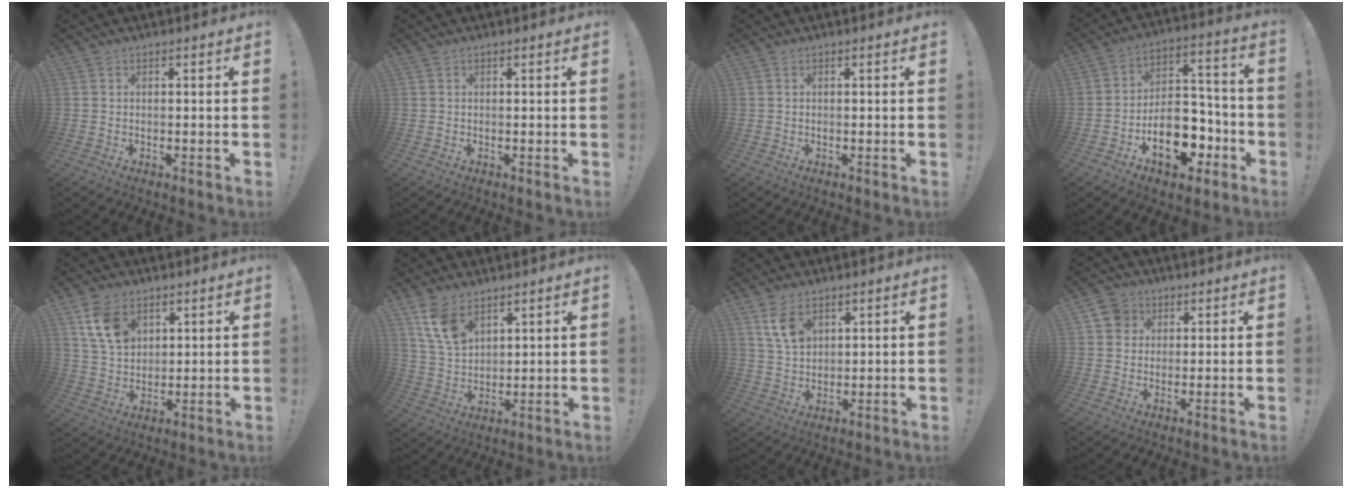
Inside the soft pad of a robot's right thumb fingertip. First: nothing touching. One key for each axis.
{"total": 0.0}
{"total": 0.0}
{"total": 17.2, "fx": -8.2, "fy": 10.8, "fz": 10.6, "tx": -0.147, "ty": 0.065, "tz": -0.122}
{"total": 11.0, "fx": 5.4, "fy": 7.7, "fz": 5.7, "tx": -0.093, "ty": -0.015, "tz": 0.108}
{"total": 10.0, "fx": 6.3, "fy": 5.9, "fz": 5.1, "tx": -0.099, "ty": -0.025, "tz": 0.127}
{"total": 8.0, "fx": 4.2, "fy": 5.2, "fz": 4.4, "tx": -0.070, "ty": -0.015, "tz": 0.082}
{"total": 6.2, "fx": 2.5, "fy": 5.5, "fz": 1.5, "tx": -0.015, "ty": -0.011, "tz": 0.048}